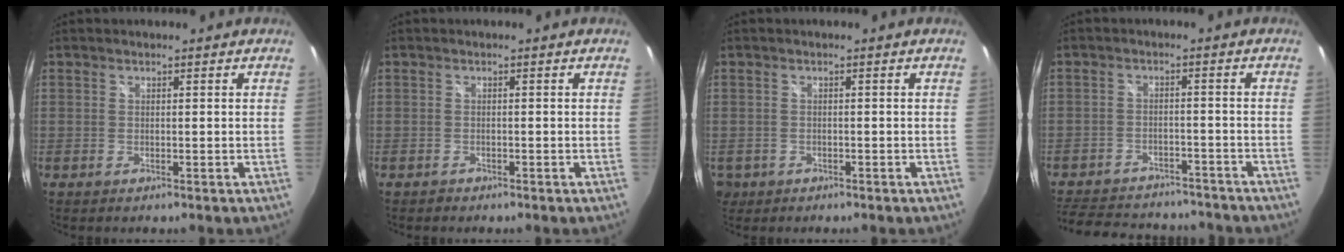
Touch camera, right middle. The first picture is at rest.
{"total": 0.7, "force": [-0.6, 0.4, -0.1], "torque": [-0.002, 0.000, -0.011]}
{"total": 4.6, "force": [-1.8, 3.8, 1.7], "torque": [-0.048, -0.007, -0.023]}
{"total": 19.6, "force": [-16.2, 8.1, 7.4], "torque": [-0.170, 0.021, -0.216]}